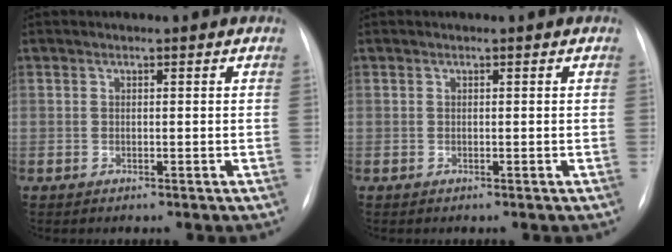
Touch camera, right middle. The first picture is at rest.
{"total": 0.0}